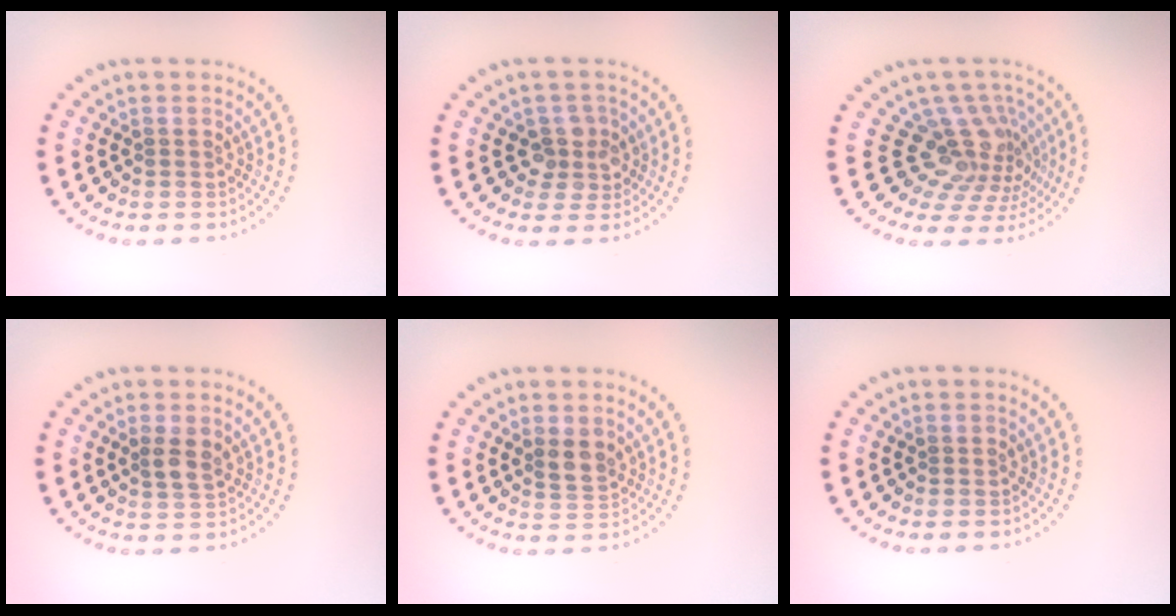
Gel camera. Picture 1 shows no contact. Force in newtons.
{"total": 2.6, "press": 2.2, "slide": 1.3}
{"total": 4.7, "press": 3.1, "slide": 3.6}
{"total": 1.9, "press": 1.7, "slide": 0.7}
{"total": 1.9, "press": 1.7, "slide": 0.8}
{"total": 0.0}